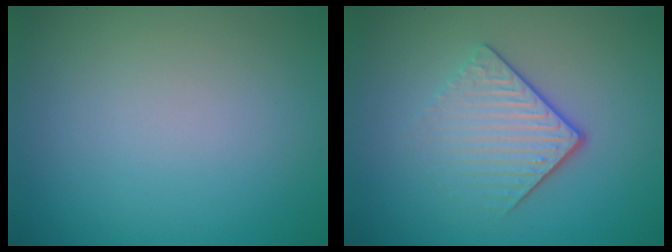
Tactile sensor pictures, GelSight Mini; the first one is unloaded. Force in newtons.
{"total": 4.1, "press": 2.7, "slide": 3.2}